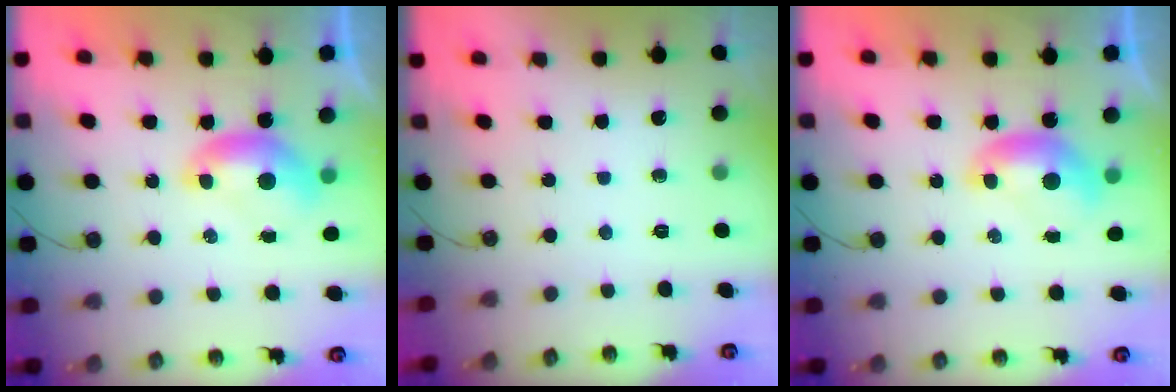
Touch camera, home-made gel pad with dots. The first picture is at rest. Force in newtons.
{"total": 0.0}
{"total": 0.0}